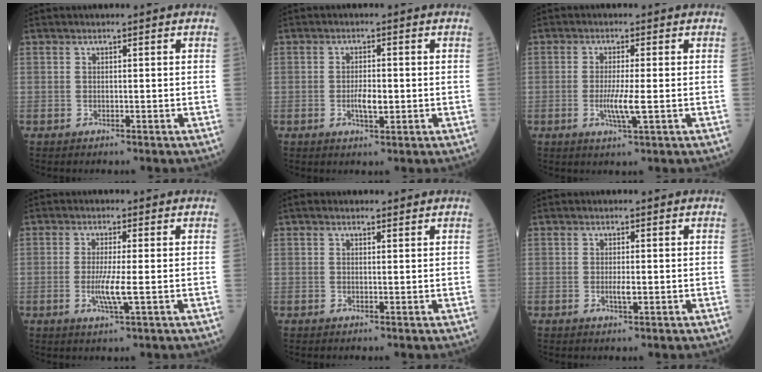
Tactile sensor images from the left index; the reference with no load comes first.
{"total": 3.1, "force": [-0.6, 1.0, 2.8], "torque": [-0.057, 0.000, -0.008]}
{"total": 3.9, "force": [-0.7, -0.1, 3.9], "torque": [-0.082, -0.009, -0.013]}
{"total": 4.0, "force": [-0.7, -0.3, 3.9], "torque": [-0.087, -0.010, -0.014]}
{"total": 1.3, "force": [1.0, 0.6, 0.6], "torque": [-0.017, 0.012, 0.015]}
{"total": 1.5, "force": [-0.2, 0.3, 1.4], "torque": [-0.029, -0.002, -0.001]}